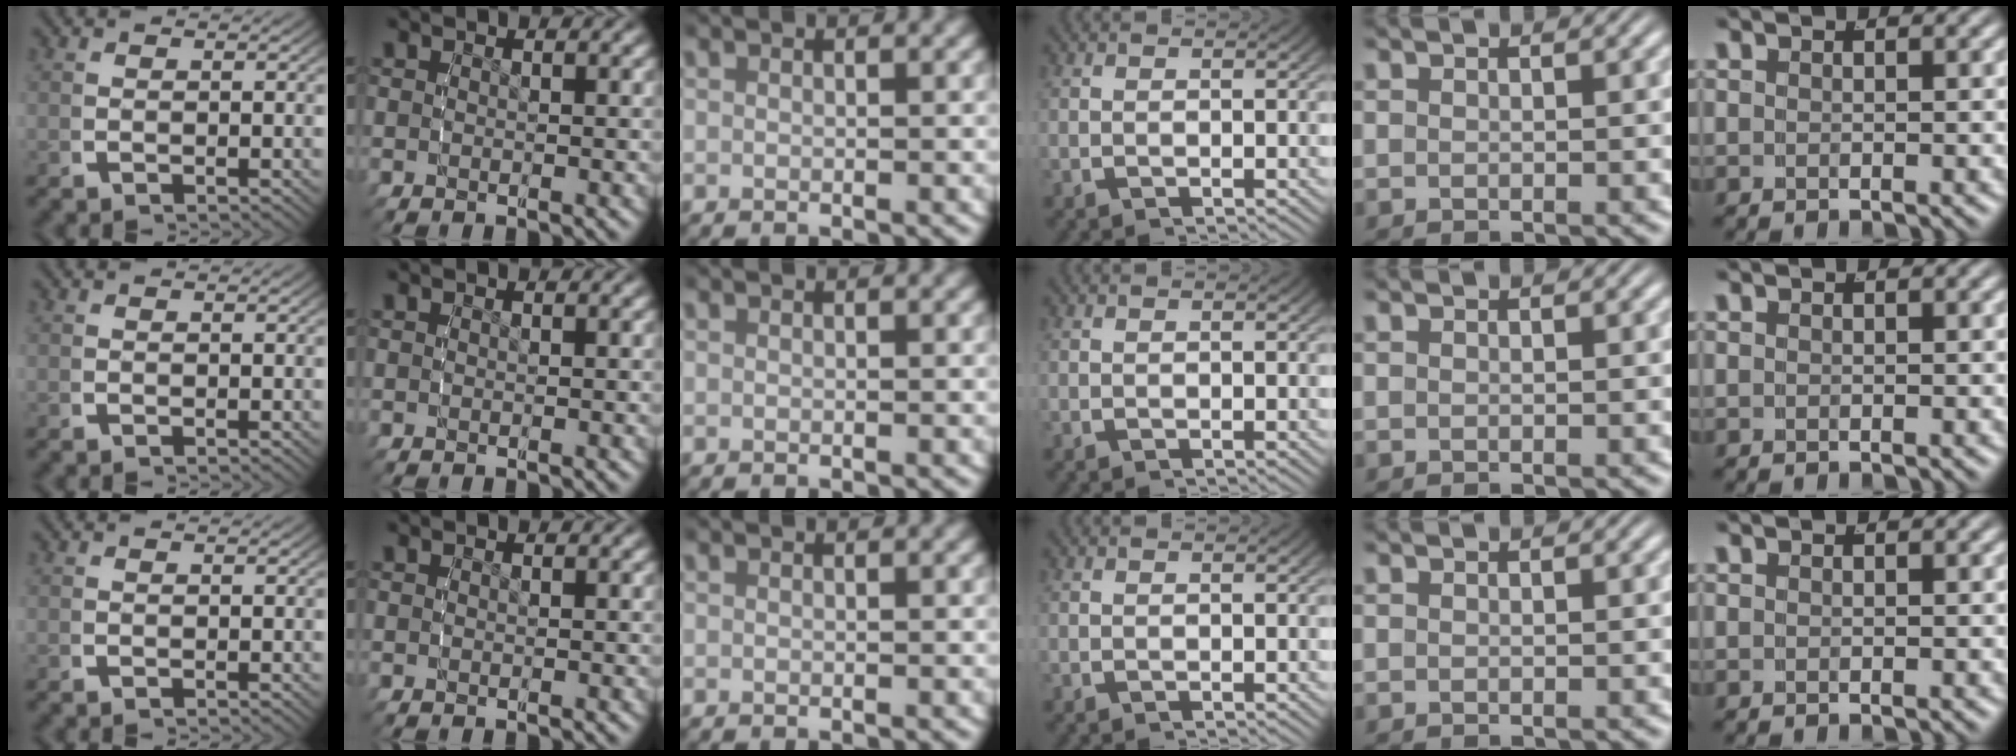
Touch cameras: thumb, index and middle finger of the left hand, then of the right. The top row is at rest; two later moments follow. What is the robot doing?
{"motion": "reach", "object": "jacket"}